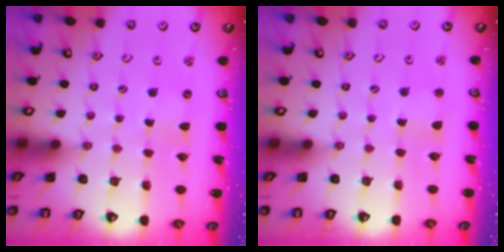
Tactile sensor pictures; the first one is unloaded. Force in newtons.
{"total": 1.7, "press": 1.7, "slide": 0.1}